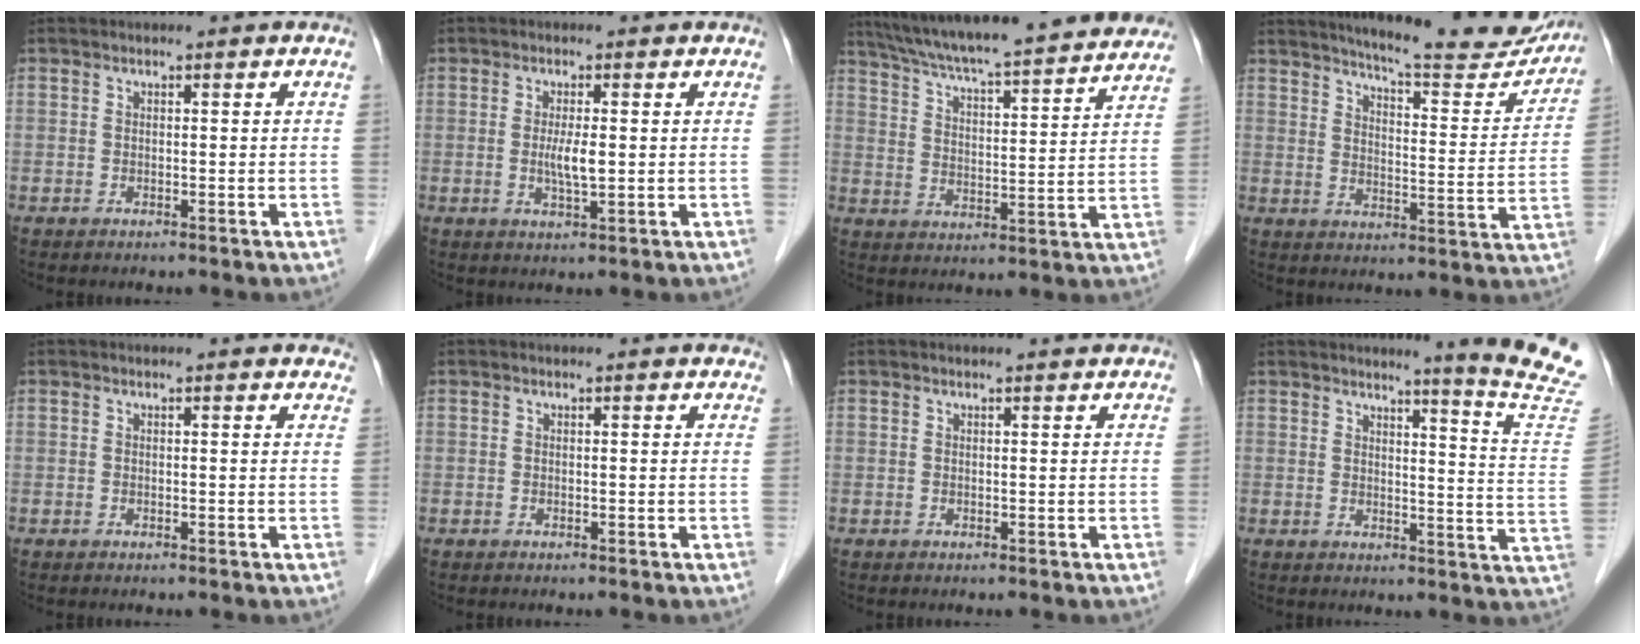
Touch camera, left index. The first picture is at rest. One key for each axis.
{"total": 3.3, "fx": 0.0, "fy": 0.7, "fz": 3.2, "tx": -0.059, "ty": -0.007, "tz": 0.002}
{"total": 26.9, "fx": 24.2, "fy": 2.6, "fz": 11.5, "tx": -0.182, "ty": -0.012, "tz": 0.325}
{"total": 19.5, "fx": 17.9, "fy": 2.4, "fz": 7.2, "tx": -0.091, "ty": -0.053, "tz": 0.222}
{"total": 5.2, "fx": 4.8, "fy": 1.8, "fz": 1.1, "tx": 0.013, "ty": 0.004, "tz": 0.036}
{"total": 3.3, "fx": 2.9, "fy": 1.3, "fz": 0.8, "tx": 0.006, "ty": 0.010, "tz": 0.022}
{"total": 2.0, "fx": 2.0, "fy": 0.3, "fz": 0.4, "tx": -0.002, "ty": 0.003, "tz": 0.024}
{"total": 13.2, "fx": 12.0, "fy": -2.2, "fz": 5.1, "tx": -0.058, "ty": -0.100, "tz": 0.123}